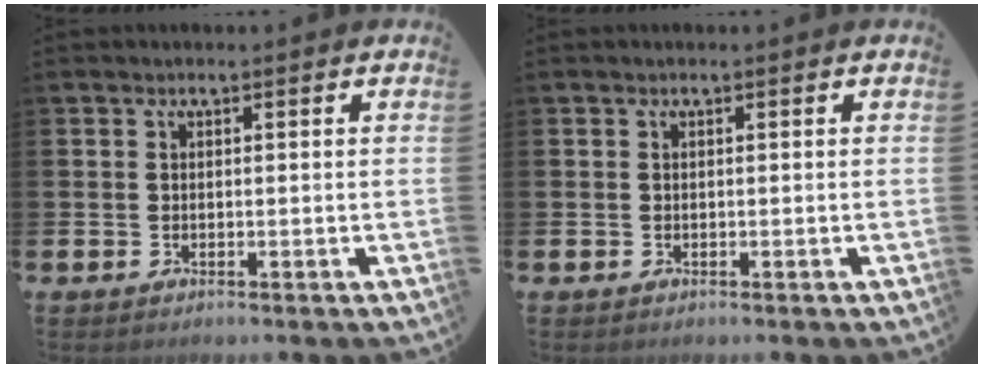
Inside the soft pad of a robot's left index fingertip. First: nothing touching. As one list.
[{"total": 0.0}]